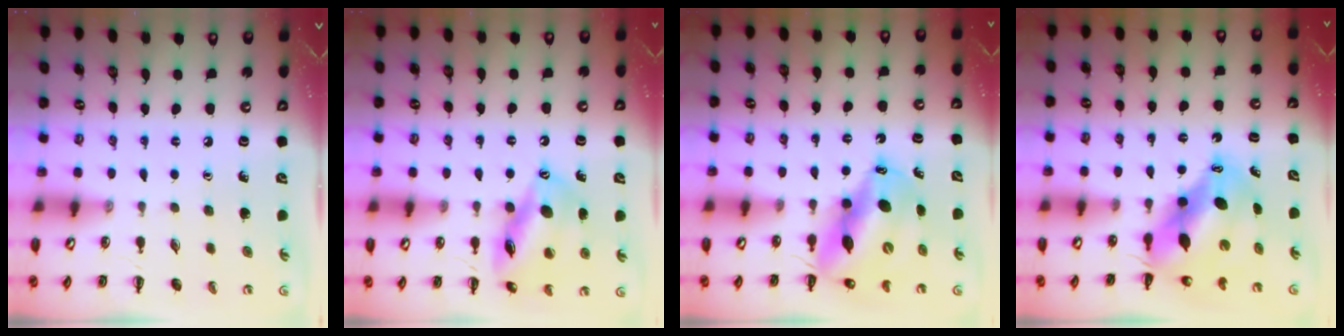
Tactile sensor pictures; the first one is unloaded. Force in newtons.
{"total": 14.1, "press": 13.8, "slide": 3.1}
{"total": 14.1, "press": 13.6, "slide": 3.6}
{"total": 9.9, "press": 9.6, "slide": 2.6}